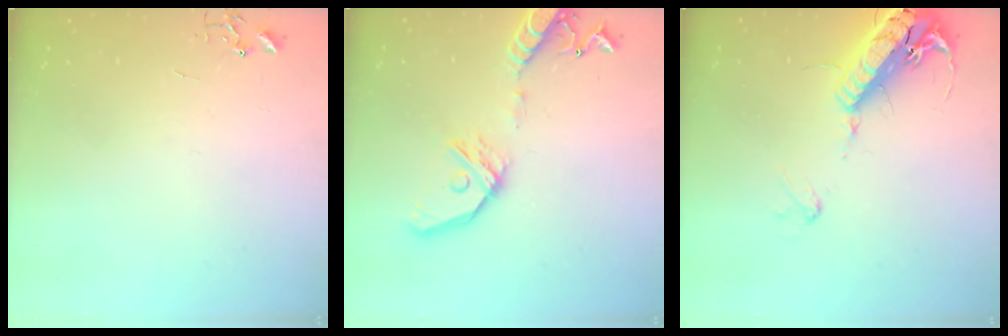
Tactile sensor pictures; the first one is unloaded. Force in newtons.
{"total": 16.3, "press": 16.0, "slide": 3.2}
{"total": 19.9, "press": 19.5, "slide": 3.8}